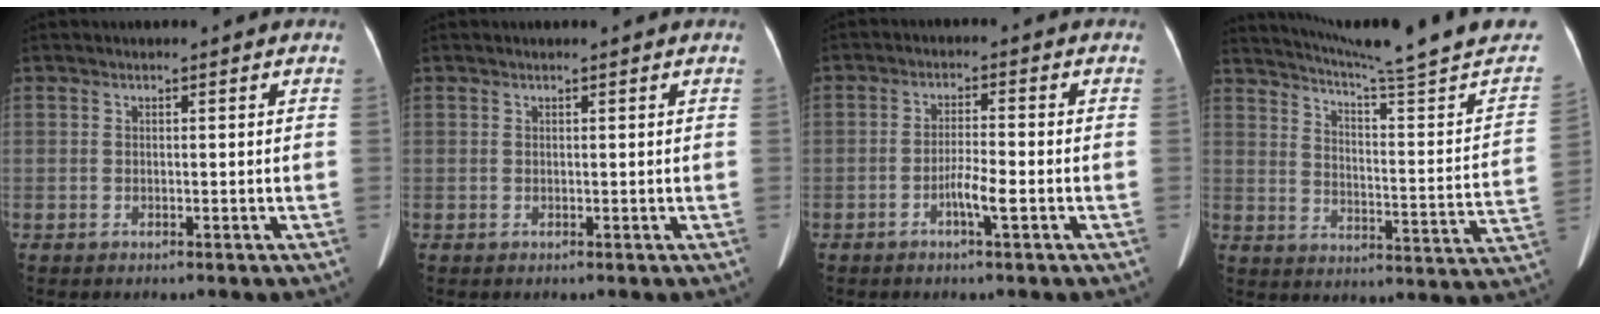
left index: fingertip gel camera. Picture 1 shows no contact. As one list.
[{"total": 0.7, "force": [0.6, -0.1, 0.3], "torque": [-0.006, 0.008, 0.014]}, {"total": 3.7, "force": [-1.7, 0.1, 3.3], "torque": [-0.061, -0.002, -0.032]}, {"total": 23.1, "force": [20.6, -1.8, 10.4], "torque": [-0.157, -0.081, 0.264]}]